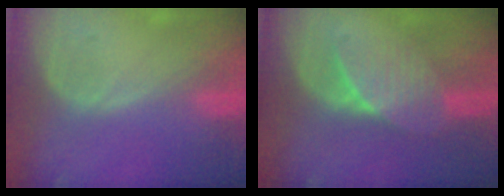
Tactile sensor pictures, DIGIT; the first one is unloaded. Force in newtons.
{"total": 6.6, "press": 6.2, "slide": 2.5}